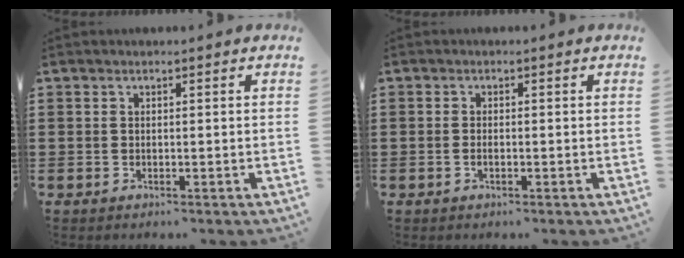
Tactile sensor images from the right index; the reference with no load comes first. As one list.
[{"total": 0.8, "force": [-0.3, 0.3, 0.7], "torque": [-0.015, -0.005, -0.005]}]